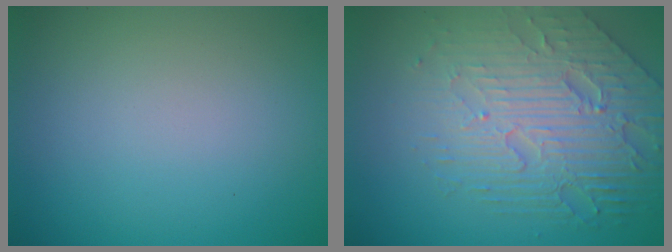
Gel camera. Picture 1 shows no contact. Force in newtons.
{"total": 7.5, "press": 5.3, "slide": 5.4}